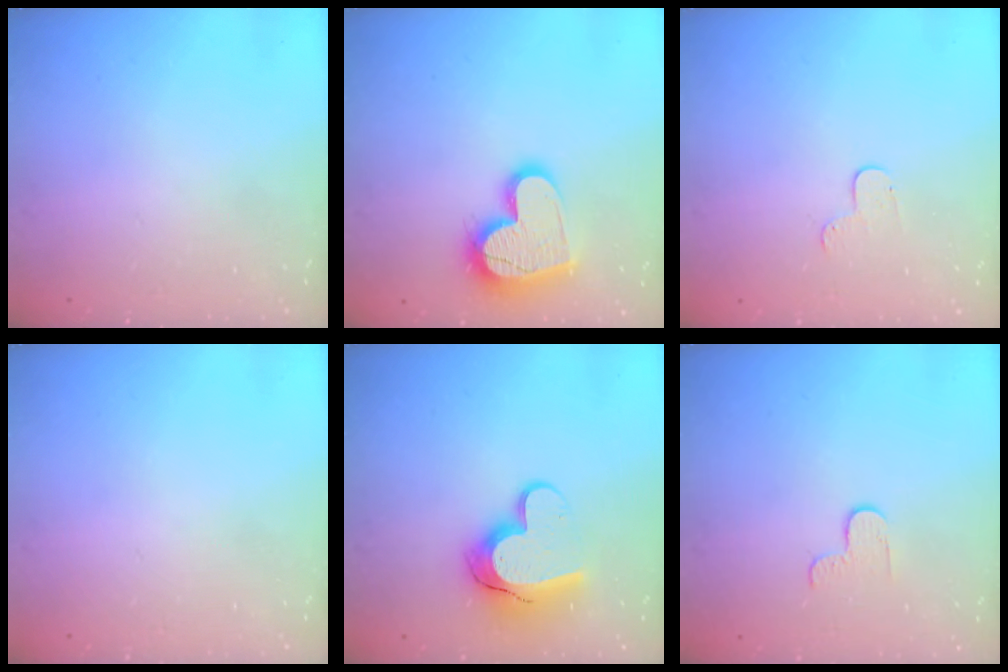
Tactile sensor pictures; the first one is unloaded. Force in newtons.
{"total": 16.5, "press": 16.5, "slide": 1.1}
{"total": 4.1, "press": 4.1, "slide": 0.4}
{"total": 0.0}
{"total": 12.4, "press": 12.3, "slide": 1.1}
{"total": 2.7, "press": 2.6, "slide": 0.4}